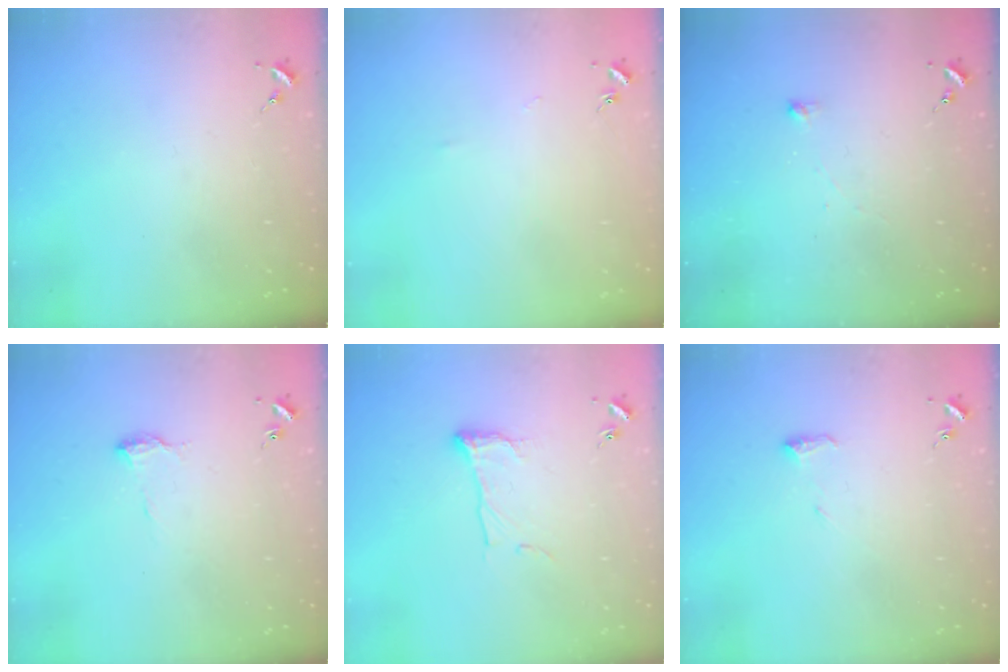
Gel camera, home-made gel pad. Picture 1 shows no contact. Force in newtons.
{"total": 2.5, "press": 2.5, "slide": 0.4}
{"total": 2.6, "press": 2.6, "slide": 0.1}
{"total": 6.9, "press": 6.9, "slide": 0.6}
{"total": 7.8, "press": 7.8, "slide": 0.1}
{"total": 6.6, "press": 6.5, "slide": 1.3}